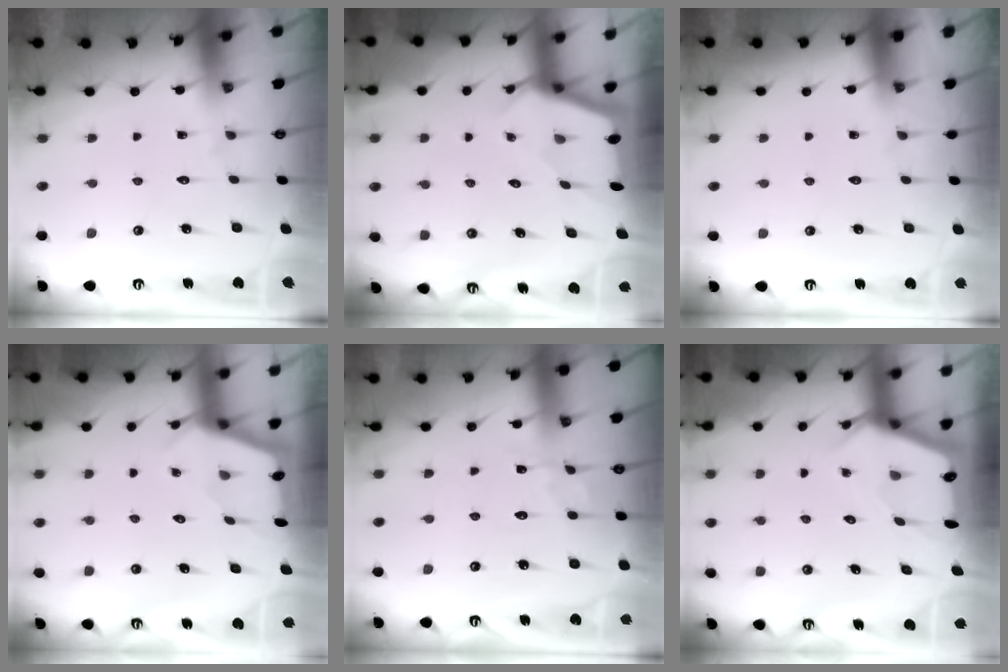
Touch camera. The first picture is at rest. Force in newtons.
{"total": 2.1, "press": 2.1, "slide": 0.1}
{"total": 0.0}
{"total": 2.3, "press": 2.3, "slide": 0.3}
{"total": 2.7, "press": 2.7, "slide": 0.3}
{"total": 2.9, "press": 2.9, "slide": 0.2}